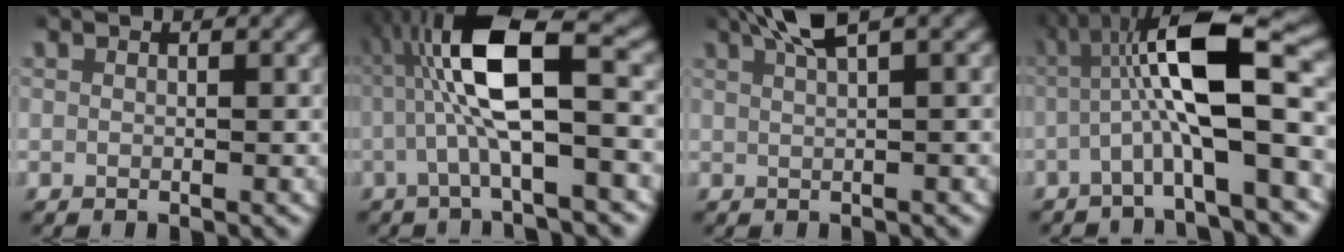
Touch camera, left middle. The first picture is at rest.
{"total": 9.9, "force": [0.7, 3.5, 9.3], "torque": [-0.171, 0.016, 0.005]}
{"total": 4.1, "force": [2.8, 0.6, 2.9], "torque": [-0.051, 0.014, 0.044]}
{"total": 9.9, "force": [0.9, 3.2, 9.3], "torque": [-0.156, 0.015, 0.013]}